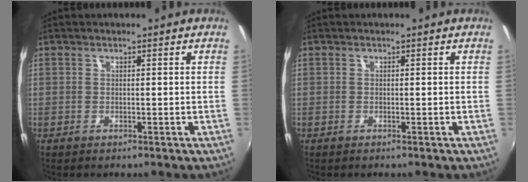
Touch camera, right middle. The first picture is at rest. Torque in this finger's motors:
{"motor_torque": [0.31, 0.02, 0.02, 0.01]}